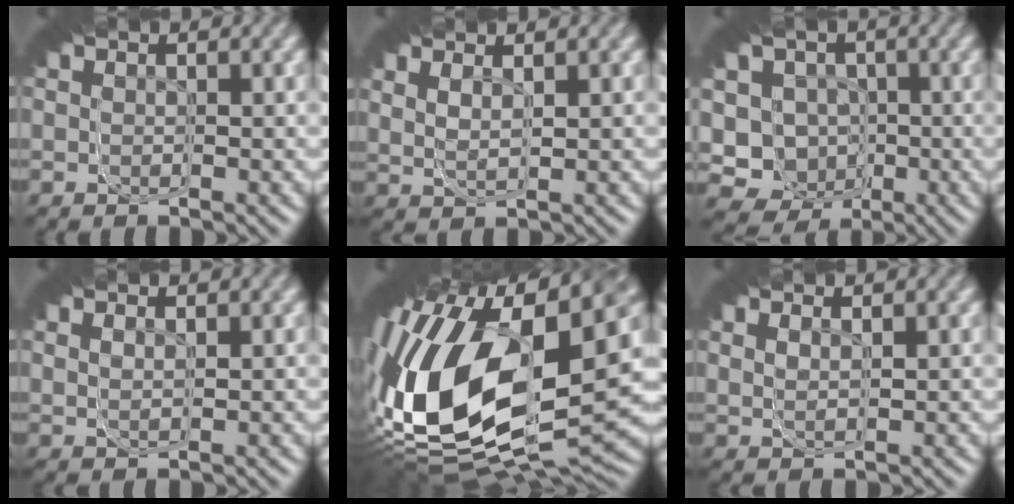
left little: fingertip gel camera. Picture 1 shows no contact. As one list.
[{"total": 3.3, "force": [1.7, 1.7, 2.3], "torque": [-0.045, 0.020, 0.012]}, {"total": 13.1, "force": [-1.9, 10.8, 7.1], "torque": [-0.105, -0.008, -0.052]}, {"total": 1.7, "force": [0.8, 0.9, 1.2], "torque": [-0.026, 0.016, 0.002]}, {"total": 21.6, "force": [-2.0, 11.3, 18.3], "torque": [-0.276, 0.010, -0.045]}, {"total": 2.1, "force": [1.0, 1.0, 1.5], "torque": [-0.031, 0.017, 0.003]}]